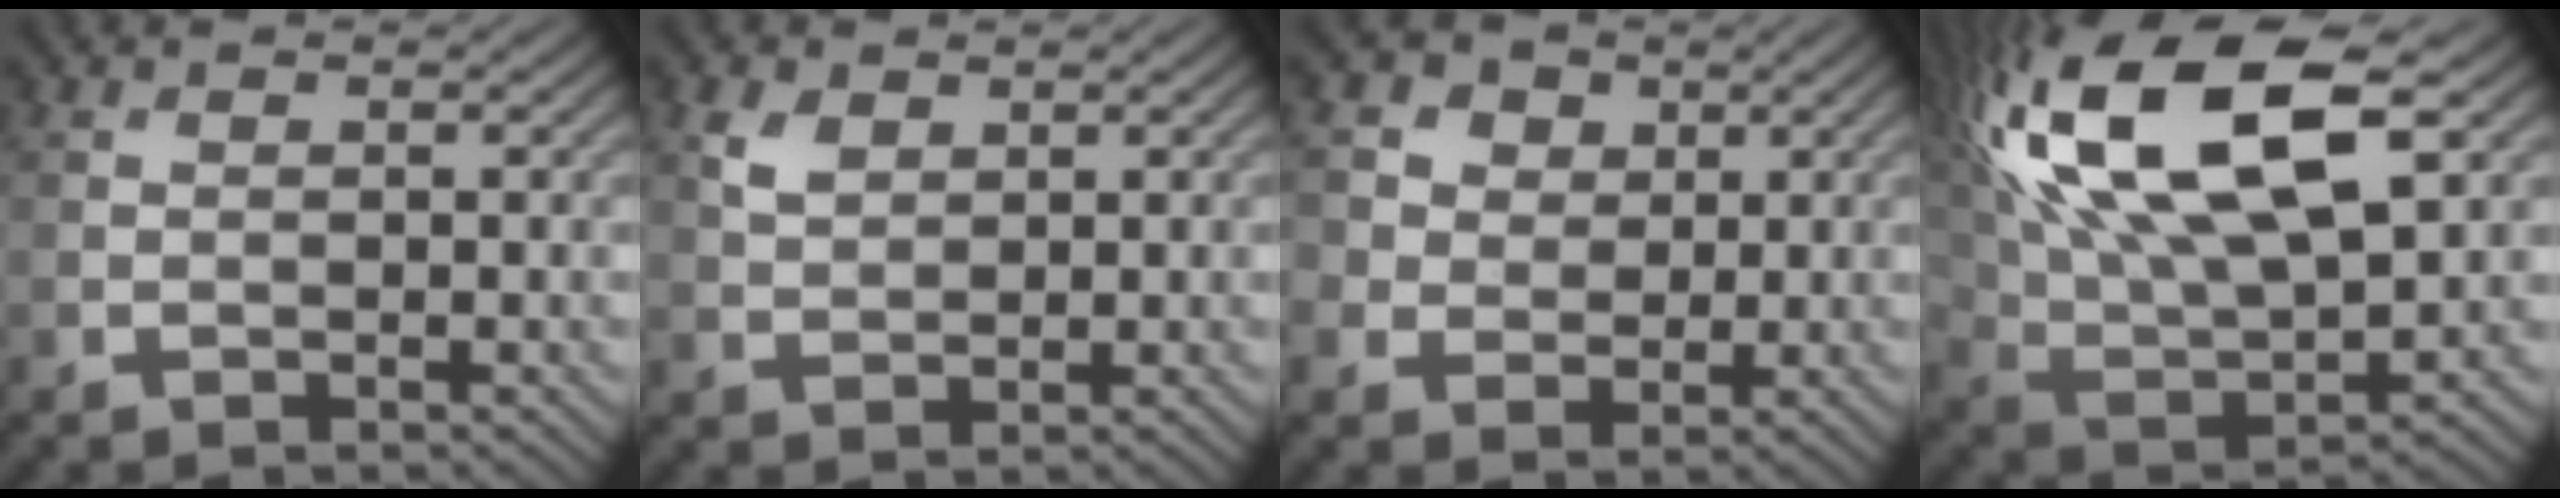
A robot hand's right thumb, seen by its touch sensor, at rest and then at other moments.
{"total": 2.4, "force": [1.4, 1.4, 1.4], "torque": [-0.039, 0.002, 0.029]}
{"total": 6.0, "force": [2.5, 5.1, 2.2], "torque": [-0.089, 0.006, 0.041]}
{"total": 19.9, "force": [8.4, 8.3, 16.0], "torque": [-0.346, 0.043, 0.139]}